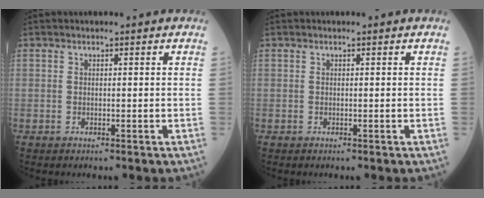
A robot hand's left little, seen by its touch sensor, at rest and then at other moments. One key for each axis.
{"total": 0.0}